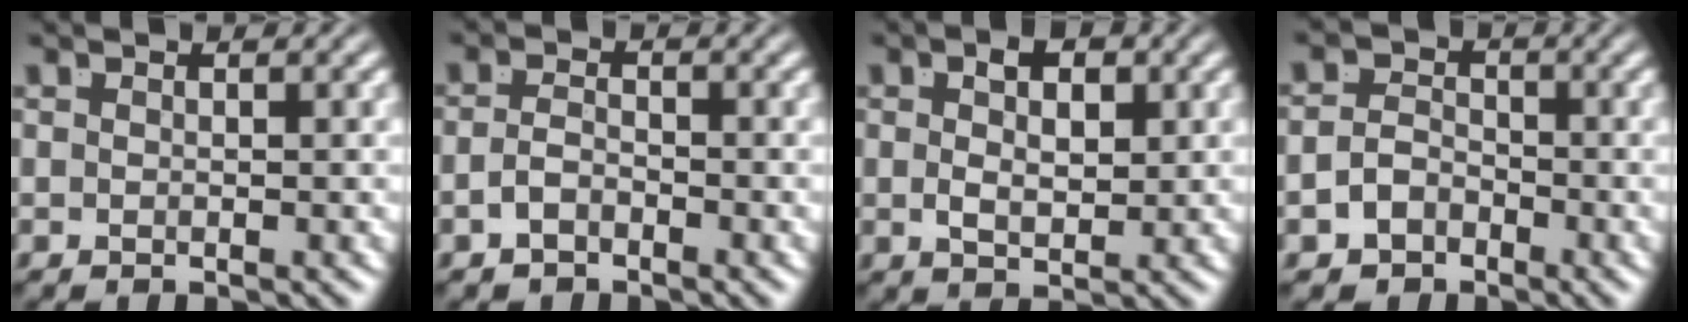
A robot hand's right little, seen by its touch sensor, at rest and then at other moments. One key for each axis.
{"total": 1.7, "fx": -1.6, "fy": 0.3, "fz": 0.7, "tx": -0.015, "ty": -0.013, "tz": -0.020}
{"total": 2.8, "fx": 0.7, "fy": 1.1, "fz": 2.5, "tx": -0.033, "ty": -0.012, "tz": 0.019}
{"total": 5.1, "fx": -2.3, "fy": 4.4, "fz": 1.0, "tx": -0.021, "ty": -0.022, "tz": -0.041}